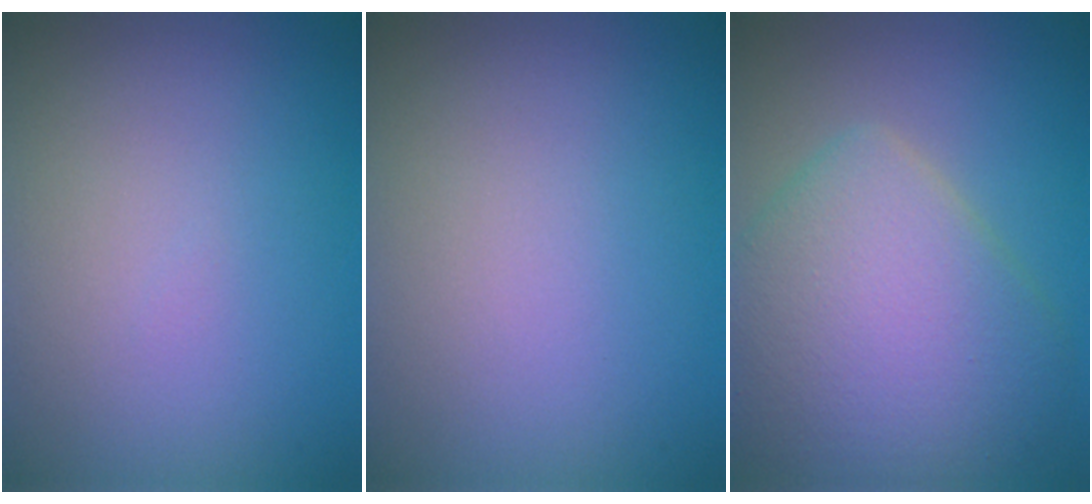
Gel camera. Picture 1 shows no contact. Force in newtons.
{"total": 0.0}
{"total": 8.0, "press": 8.0, "slide": 0.3}